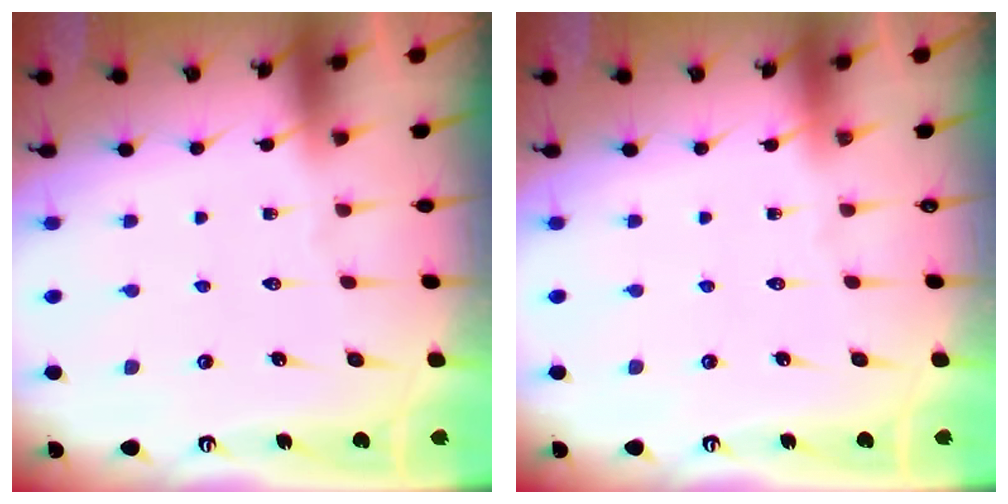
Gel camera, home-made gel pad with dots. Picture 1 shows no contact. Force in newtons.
{"total": 0.0}